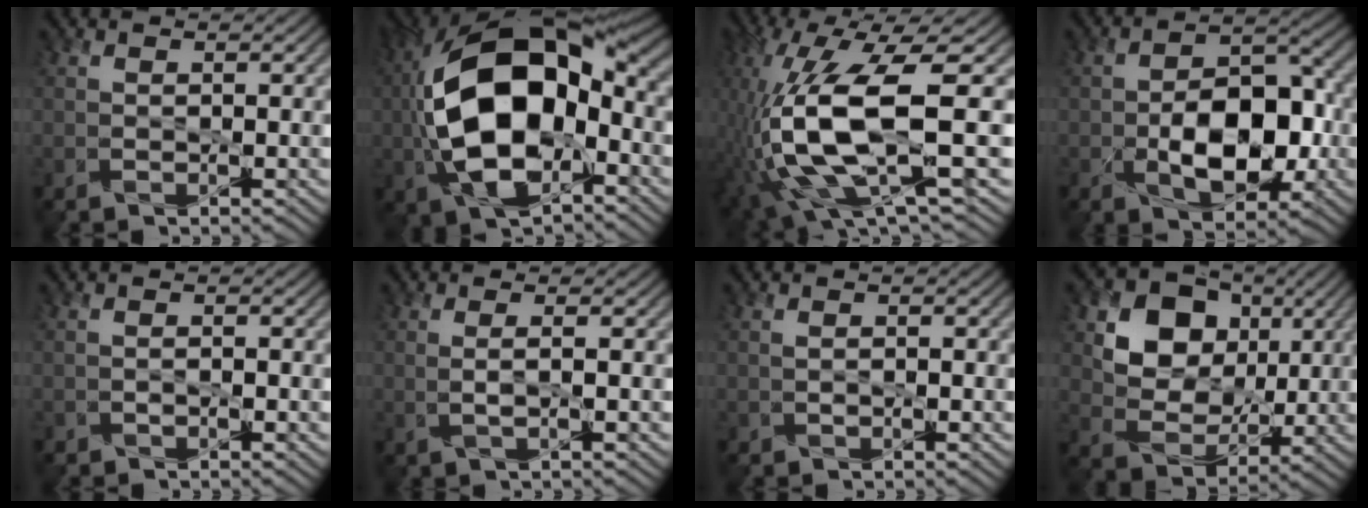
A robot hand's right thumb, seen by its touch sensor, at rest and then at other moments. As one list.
[{"total": 17.7, "force": [-1.6, 9.7, 14.7], "torque": [-0.299, 0.004, -0.035]}, {"total": 14.7, "force": [-2.8, 3.7, 13.9], "torque": [-0.313, 0.000, -0.045]}, {"total": 9.5, "force": [-2.5, 5.2, 7.5], "torque": [-0.112, -0.002, -0.032]}, {"total": 0.7, "force": [-0.7, 0.2, 0.0], "torque": [0.013, 0.005, -0.009]}, {"total": 1.5, "force": [-0.1, -0.4, 1.4], "torque": [-0.029, 0.004, 0.000]}, {"total": 0.6, "force": [-0.2, 0.5, 0.2], "torque": [0.002, 0.003, -0.005]}, {"total": 11.2, "force": [3.4, 8.6, 6.3], "torque": [-0.132, 0.000, 0.054]}]